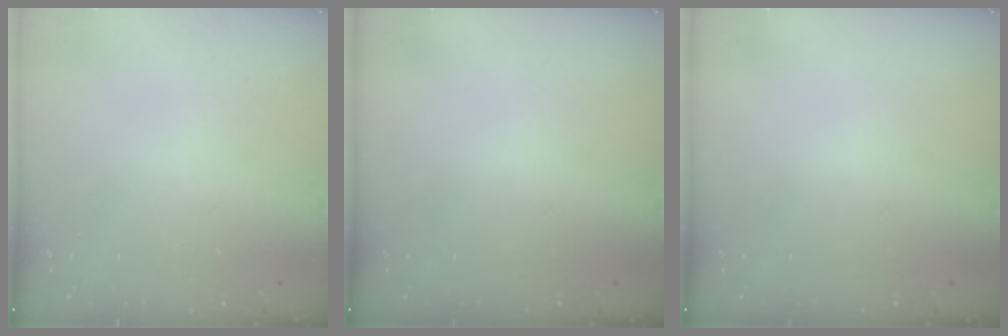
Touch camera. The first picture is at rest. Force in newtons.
{"total": 0.0}
{"total": 0.0}